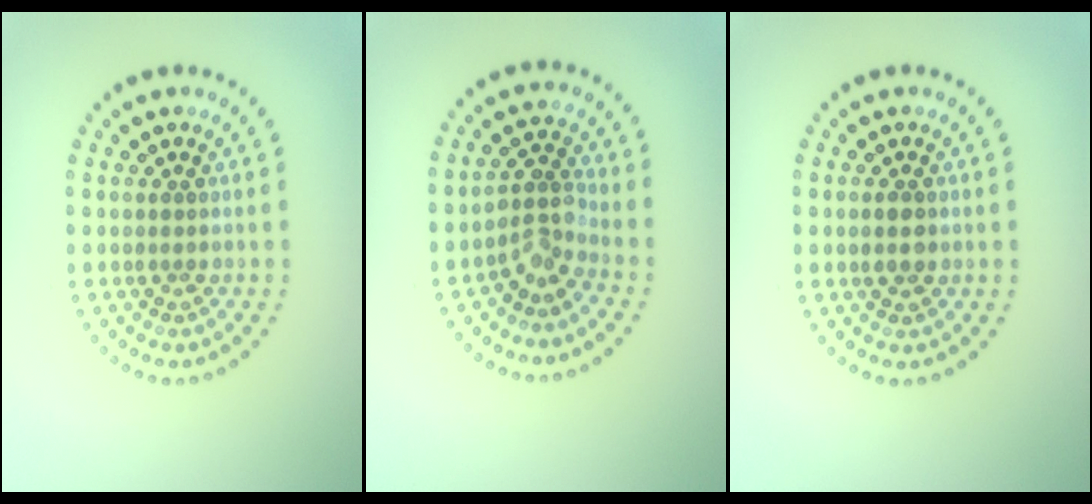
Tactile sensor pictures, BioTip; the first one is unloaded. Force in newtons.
{"total": 2.7, "press": 2.0, "slide": 1.8}
{"total": 1.3, "press": 1.3, "slide": 0.1}